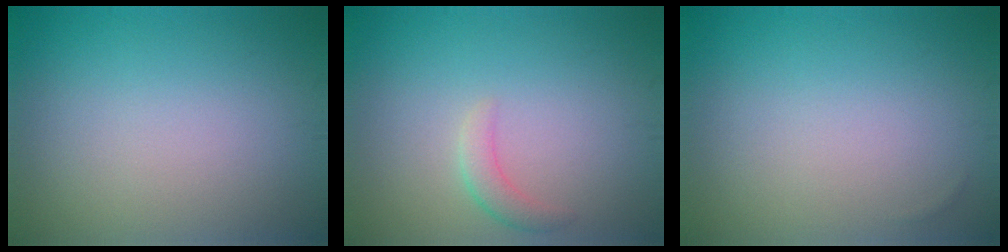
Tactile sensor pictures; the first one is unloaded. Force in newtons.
{"total": 1.6, "press": 1.6, "slide": 0.0}
{"total": 0.0}